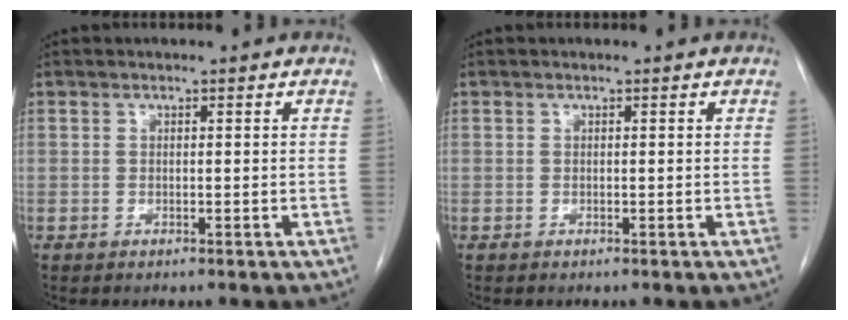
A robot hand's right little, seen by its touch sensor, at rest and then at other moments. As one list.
[{"total": 0.0}]